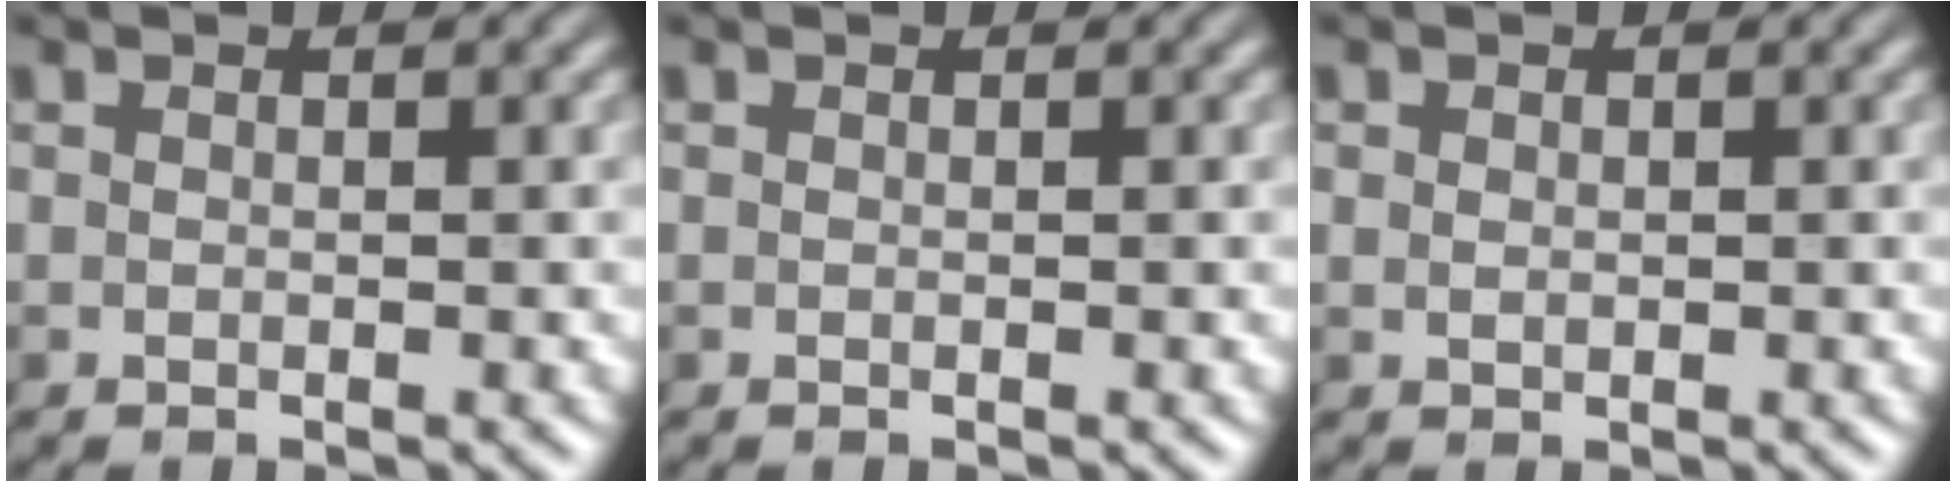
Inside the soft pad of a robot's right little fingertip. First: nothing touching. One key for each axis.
{"total": 0.0}
{"total": 0.7, "fx": 0.1, "fy": 0.6, "fz": 0.4, "tx": -0.009, "ty": -0.002, "tz": 0.002}